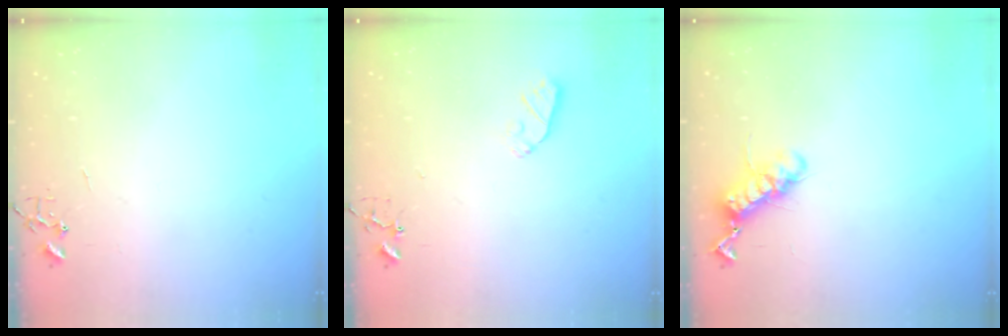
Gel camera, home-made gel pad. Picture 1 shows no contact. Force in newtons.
{"total": 5.2, "press": 5.2, "slide": 0.7}
{"total": 11.7, "press": 11.6, "slide": 1.2}